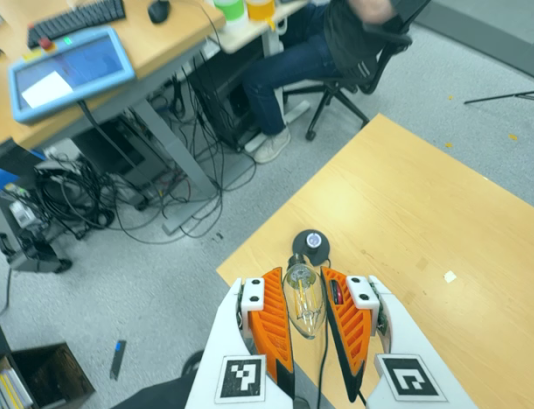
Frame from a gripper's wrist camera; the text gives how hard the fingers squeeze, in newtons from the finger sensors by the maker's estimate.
{"total": 12.1, "left": 12.3, "right": 11.9}